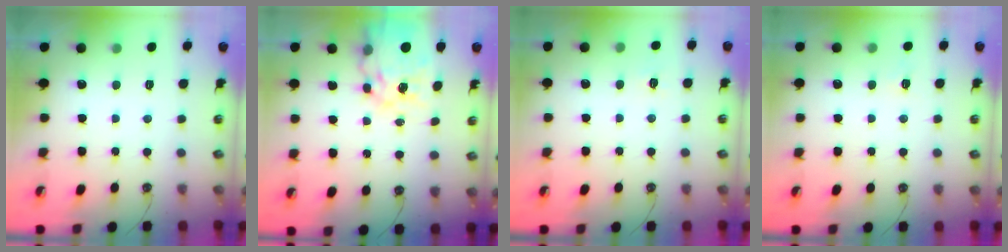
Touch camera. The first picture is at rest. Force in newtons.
{"total": 18.2, "press": 18.1, "slide": 1.9}
{"total": 4.9, "press": 4.8, "slide": 0.5}
{"total": 3.1, "press": 3.1, "slide": 0.4}